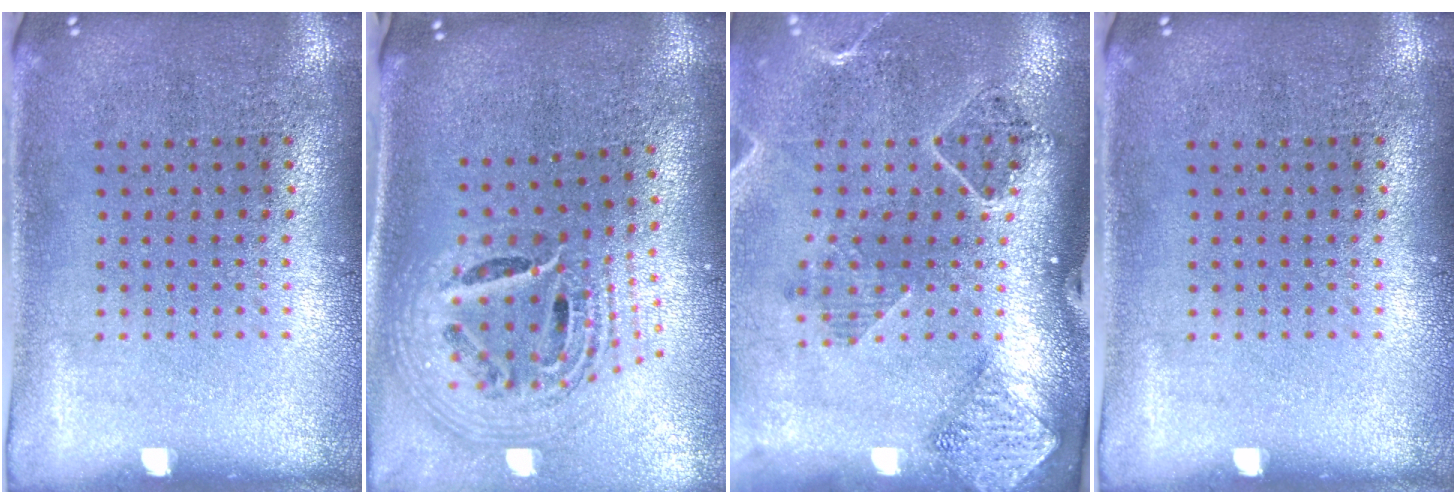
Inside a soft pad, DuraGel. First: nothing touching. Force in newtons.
{"total": 2.2, "press": 1.6, "slide": 1.5}
{"total": 1.5, "press": 1.5, "slide": 0.1}
{"total": 0.0}